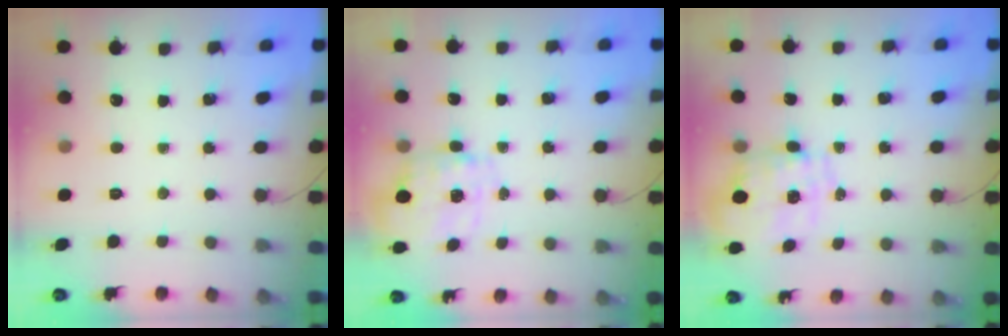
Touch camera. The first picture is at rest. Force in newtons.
{"total": 2.5, "press": 2.3, "slide": 1.0}
{"total": 1.5, "press": 1.5, "slide": 0.4}